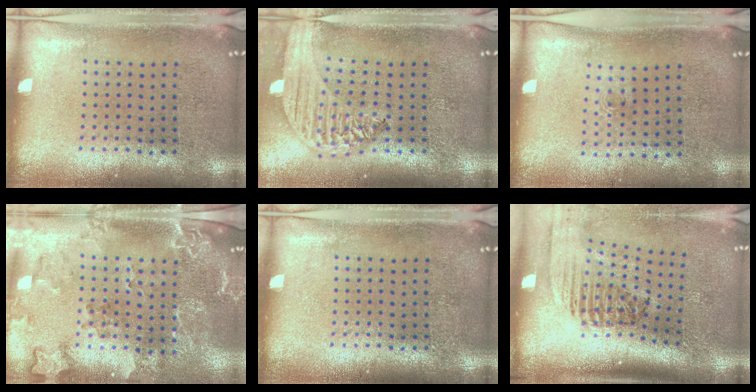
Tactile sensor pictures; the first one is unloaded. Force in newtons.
{"total": 2.4, "press": 2.1, "slide": 1.2}
{"total": 0.6, "press": 0.3, "slide": 0.5}
{"total": 2.1, "press": 2.0, "slide": 0.7}
{"total": 0.0}
{"total": 2.4, "press": 1.6, "slide": 1.7}